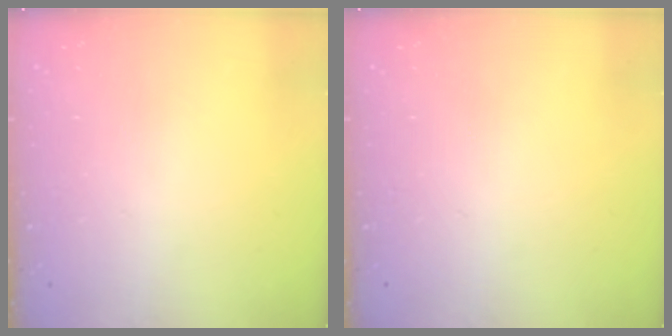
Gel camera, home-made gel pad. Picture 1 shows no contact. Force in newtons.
{"total": 0.0}